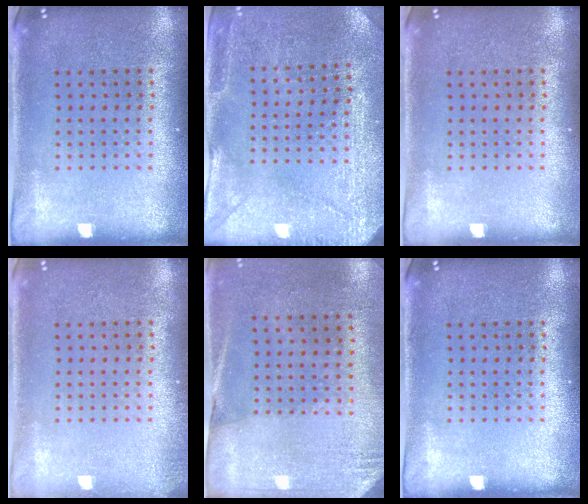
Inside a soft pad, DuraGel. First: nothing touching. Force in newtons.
{"total": 2.9, "press": 2.8, "slide": 0.7}
{"total": 0.0}
{"total": 0.7, "press": 0.7, "slide": 0.2}
{"total": 2.7, "press": 2.4, "slide": 1.3}
{"total": 0.0}